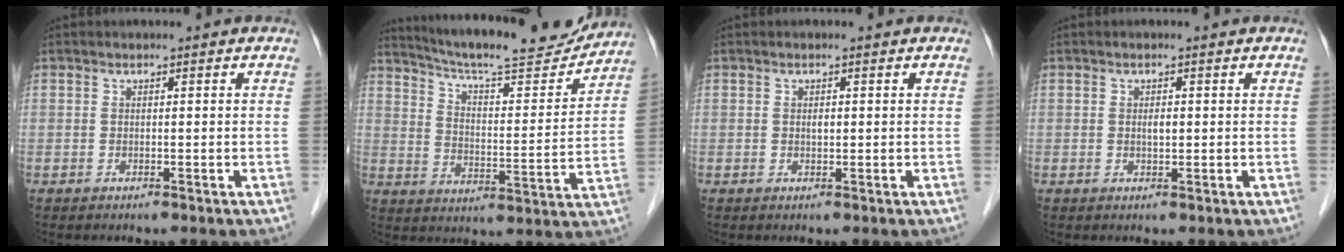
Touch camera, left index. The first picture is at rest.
{"total": 18.6, "force": [17.3, 1.8, 6.4], "torque": [-0.108, -0.025, 0.246]}
{"total": 0.7, "force": [0.0, 0.4, 0.6], "torque": [-0.011, -0.003, -0.001]}
{"total": 1.1, "force": [0.0, 0.5, 1.1], "torque": [-0.018, -0.004, 0.000]}